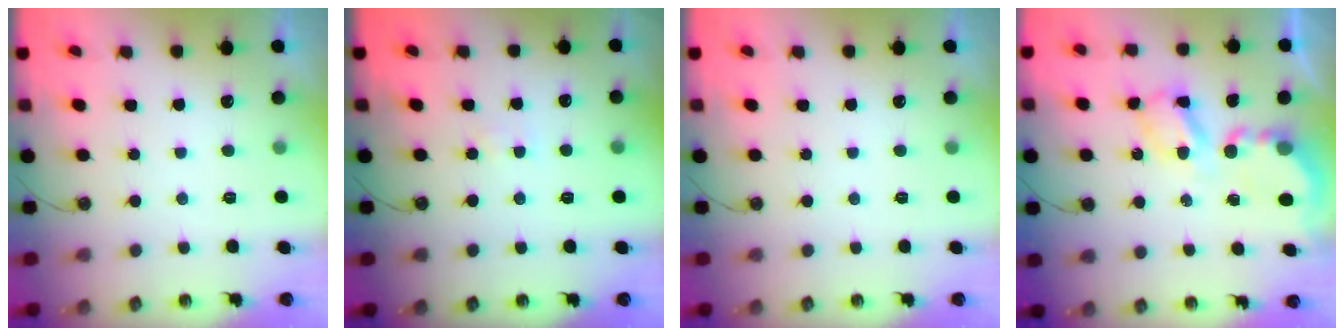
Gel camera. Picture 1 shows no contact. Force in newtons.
{"total": 3.0, "press": 2.9, "slide": 0.4}
{"total": 0.0}
{"total": 7.3, "press": 7.3, "slide": 0.5}